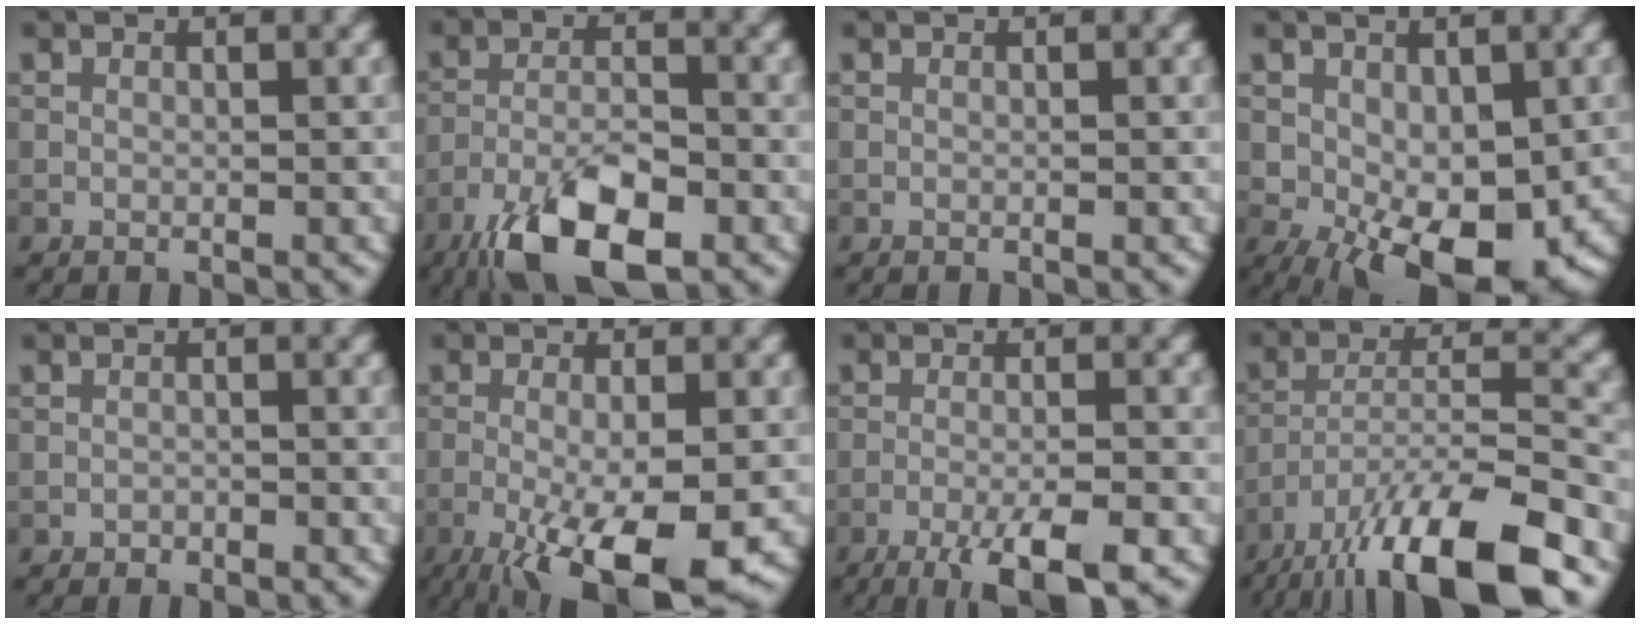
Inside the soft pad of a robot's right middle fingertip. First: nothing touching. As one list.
[{"total": 9.0, "force": [-5.5, 3.2, 6.4], "torque": [-0.117, -0.008, -0.104]}, {"total": 0.0}, {"total": 8.7, "force": [-2.3, 4.9, 6.8], "torque": [-0.113, -0.016, -0.034]}, {"total": 0.7, "force": [-0.5, 0.4, 0.2], "torque": [-0.003, -0.001, -0.009]}, {"total": 9.4, "force": [-3.9, 2.5, 8.2], "torque": [-0.143, -0.015, -0.056]}, {"total": 6.4, "force": [-3.7, 1.3, 5.0], "torque": [-0.078, -0.001, -0.063]}, {"total": 14.6, "force": [-10.6, 3.5, 9.5], "torque": [-0.174, -0.007, -0.175]}]